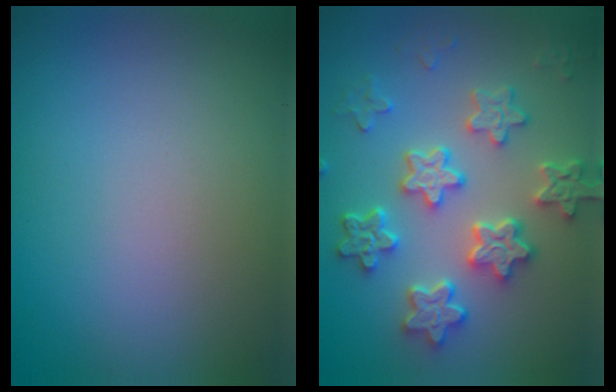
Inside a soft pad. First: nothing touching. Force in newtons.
{"total": 5.4, "press": 5.0, "slide": 2.2}